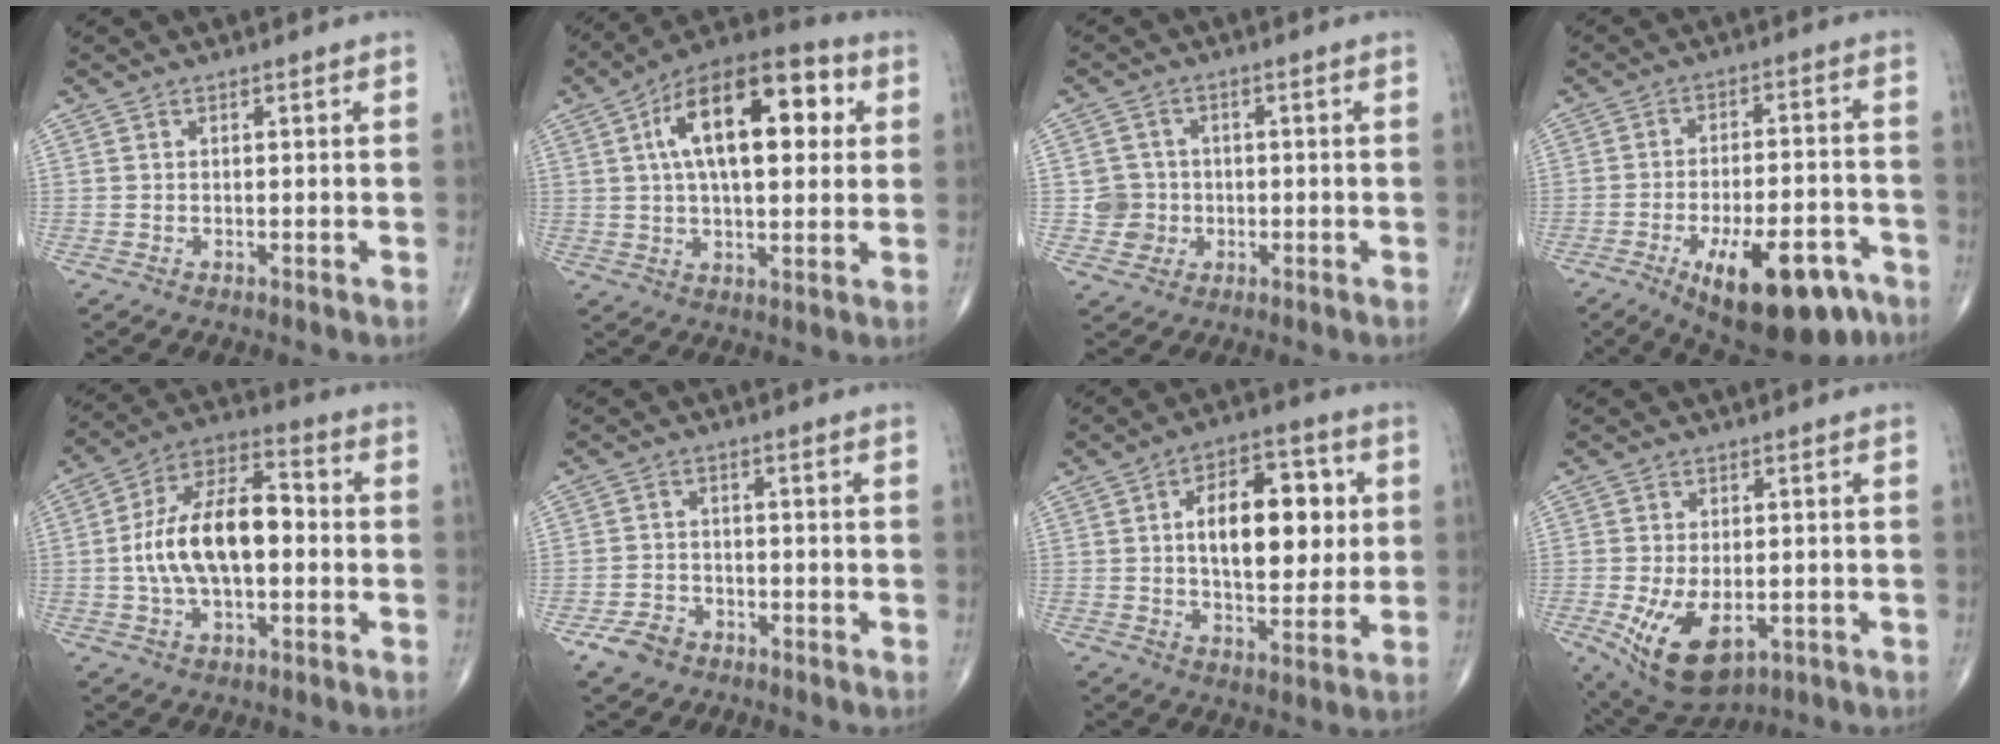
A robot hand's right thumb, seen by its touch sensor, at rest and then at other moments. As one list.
[{"total": 20.3, "force": [5.0, 9.6, 17.2], "torque": [-0.248, 0.016, 0.067]}, {"total": 4.6, "force": [-0.5, 4.6, 0.5], "torque": [0.018, 0.009, -0.011]}, {"total": 18.0, "force": [-9.9, 7.1, 13.3], "torque": [-0.158, 0.049, -0.137]}, {"total": 16.2, "force": [-0.7, 8.3, 13.9], "torque": [-0.243, 0.035, -0.023]}, {"total": 4.5, "force": [-2.9, 3.1, 1.5], "torque": [-0.018, 0.017, -0.050]}, {"total": 16.2, "force": [2.3, 8.7, 13.5], "torque": [-0.164, 0.006, 0.032]}, {"total": 11.8, "force": [-3.7, 6.6, 9.1], "torque": [-0.151, -0.004, -0.043]}]